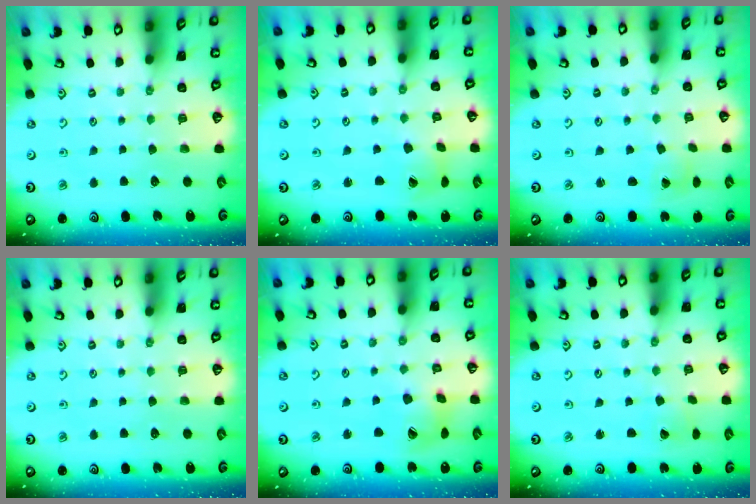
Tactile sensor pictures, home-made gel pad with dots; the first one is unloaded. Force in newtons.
{"total": 2.8, "press": 2.8, "slide": 0.4}
{"total": 2.1, "press": 2.1, "slide": 0.1}
{"total": 0.0}
{"total": 10.3, "press": 10.3, "slide": 1.4}
{"total": 0.0}